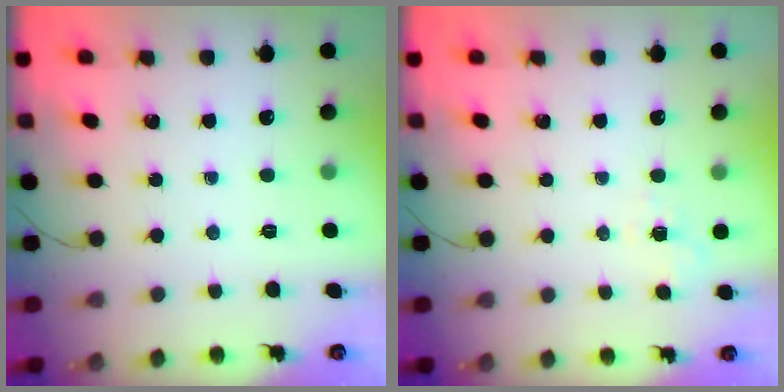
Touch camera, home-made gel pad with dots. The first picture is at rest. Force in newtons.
{"total": 5.8, "press": 5.6, "slide": 1.7}